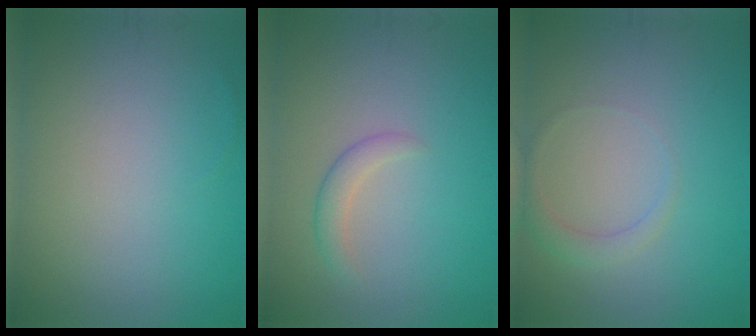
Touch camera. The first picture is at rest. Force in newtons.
{"total": 1.7, "press": 1.7, "slide": 0.1}
{"total": 1.5, "press": 1.5, "slide": 0.1}